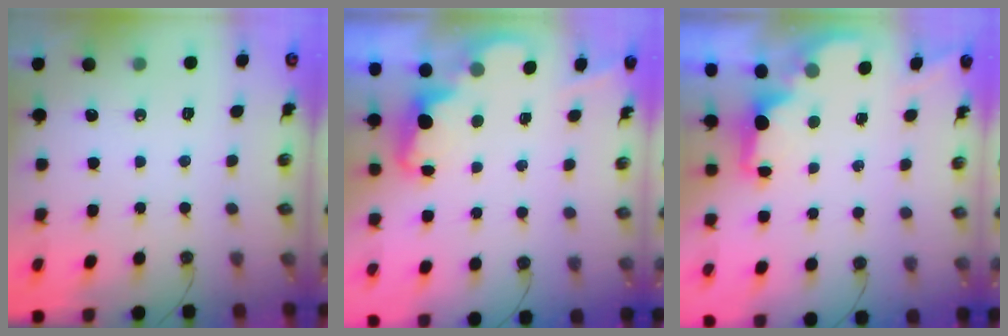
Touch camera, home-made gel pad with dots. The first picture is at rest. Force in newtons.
{"total": 2.4, "press": 2.3, "slide": 0.6}
{"total": 1.6, "press": 1.4, "slide": 0.7}